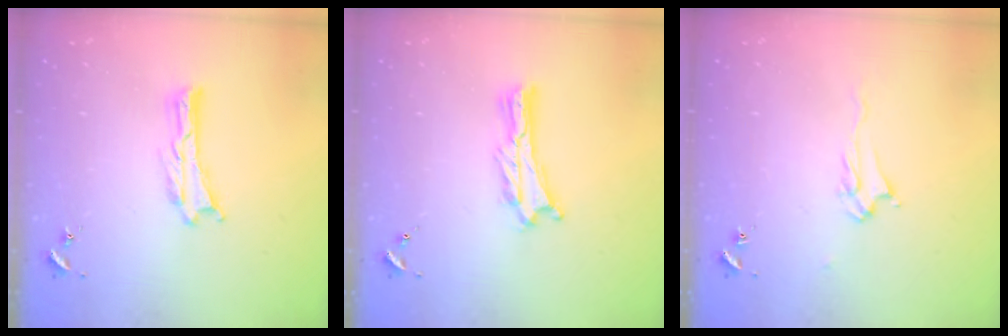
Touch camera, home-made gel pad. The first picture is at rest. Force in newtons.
{"total": 1.3, "press": 1.3, "slide": 0.3}
{"total": 2.5, "press": 2.4, "slide": 0.4}